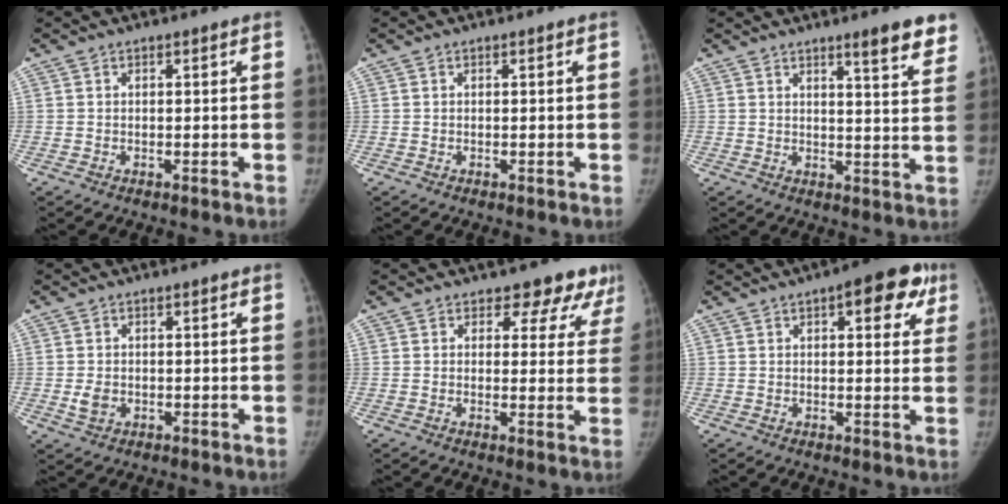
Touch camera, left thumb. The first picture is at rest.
{"total": 0.0}
{"total": 8.2, "force": [5.8, 1.1, 5.7], "torque": [-0.057, -0.036, 0.074]}
{"total": 2.6, "force": [-0.6, 2.0, 1.5], "torque": [-0.022, 0.000, -0.005]}
{"total": 7.7, "force": [6.0, 4.5, 1.6], "torque": [0.034, -0.025, 0.050]}
{"total": 9.4, "force": [4.3, 4.1, 7.2], "torque": [-0.051, -0.002, 0.045]}